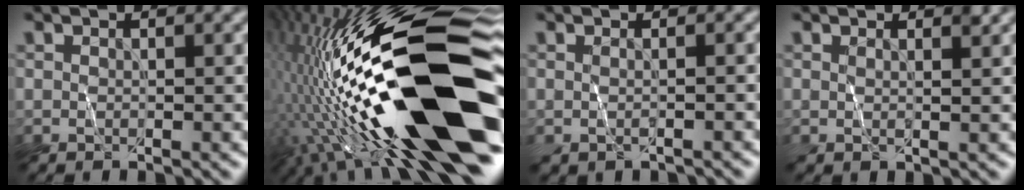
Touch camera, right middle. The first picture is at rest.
{"total": 19.6, "force": [-4.4, 5.9, 18.2], "torque": [-0.305, 0.021, -0.078]}
{"total": 1.0, "force": [-0.2, 0.4, 0.9], "torque": [-0.013, 0.001, -0.006]}
{"total": 1.2, "force": [0.8, 0.3, 0.8], "torque": [-0.011, -0.002, 0.005]}